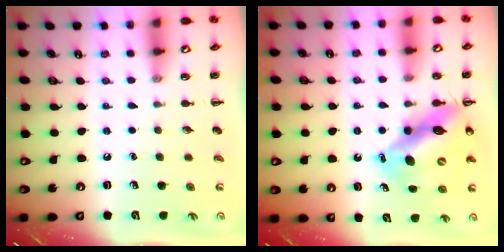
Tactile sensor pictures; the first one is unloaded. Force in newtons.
{"total": 13.4, "press": 12.8, "slide": 3.8}